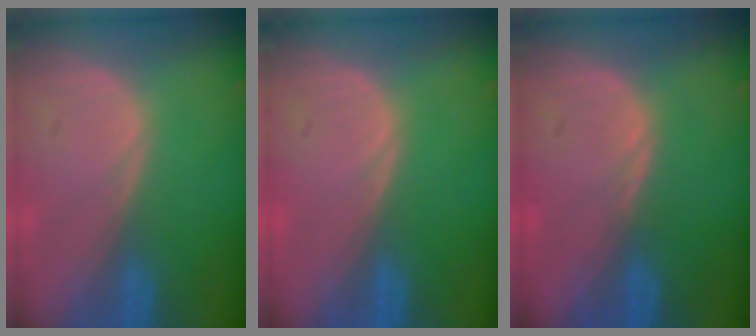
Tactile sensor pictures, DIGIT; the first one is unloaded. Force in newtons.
{"total": 0.0}
{"total": 0.7, "press": 0.7, "slide": 0.2}